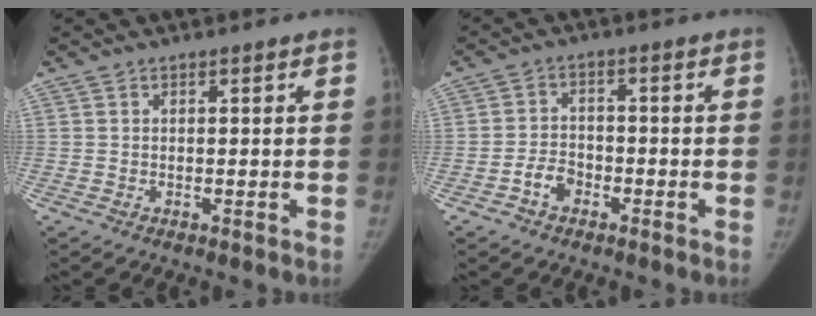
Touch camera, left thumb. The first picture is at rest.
{"total": 4.0, "force": [-2.2, 2.8, 1.9], "torque": [-0.024, 0.021, -0.041]}